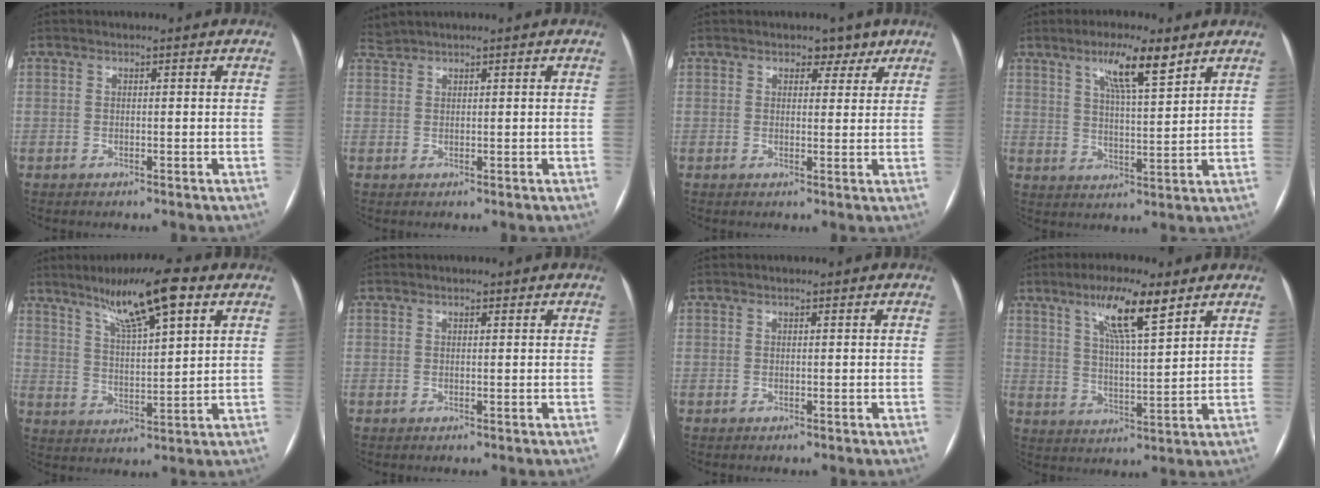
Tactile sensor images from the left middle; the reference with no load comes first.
{"total": 1.2, "force": [1.1, -0.3, -0.1], "torque": [-0.004, 0.012, 0.029]}
{"total": 3.1, "force": [2.1, 2.0, 1.1], "torque": [-0.003, 0.002, 0.024]}
{"total": 8.1, "force": [5.1, 0.9, 6.3], "torque": [-0.110, 0.002, 0.087]}
{"total": 11.6, "force": [7.1, 1.0, 9.2], "torque": [-0.160, 0.013, 0.119]}
{"total": 0.7, "force": [0.4, 0.3, 0.4], "torque": [-0.010, 0.001, 0.006]}
{"total": 0.0}
{"total": 9.9, "force": [6.0, 1.1, 7.8], "torque": [-0.138, 0.003, 0.103]}